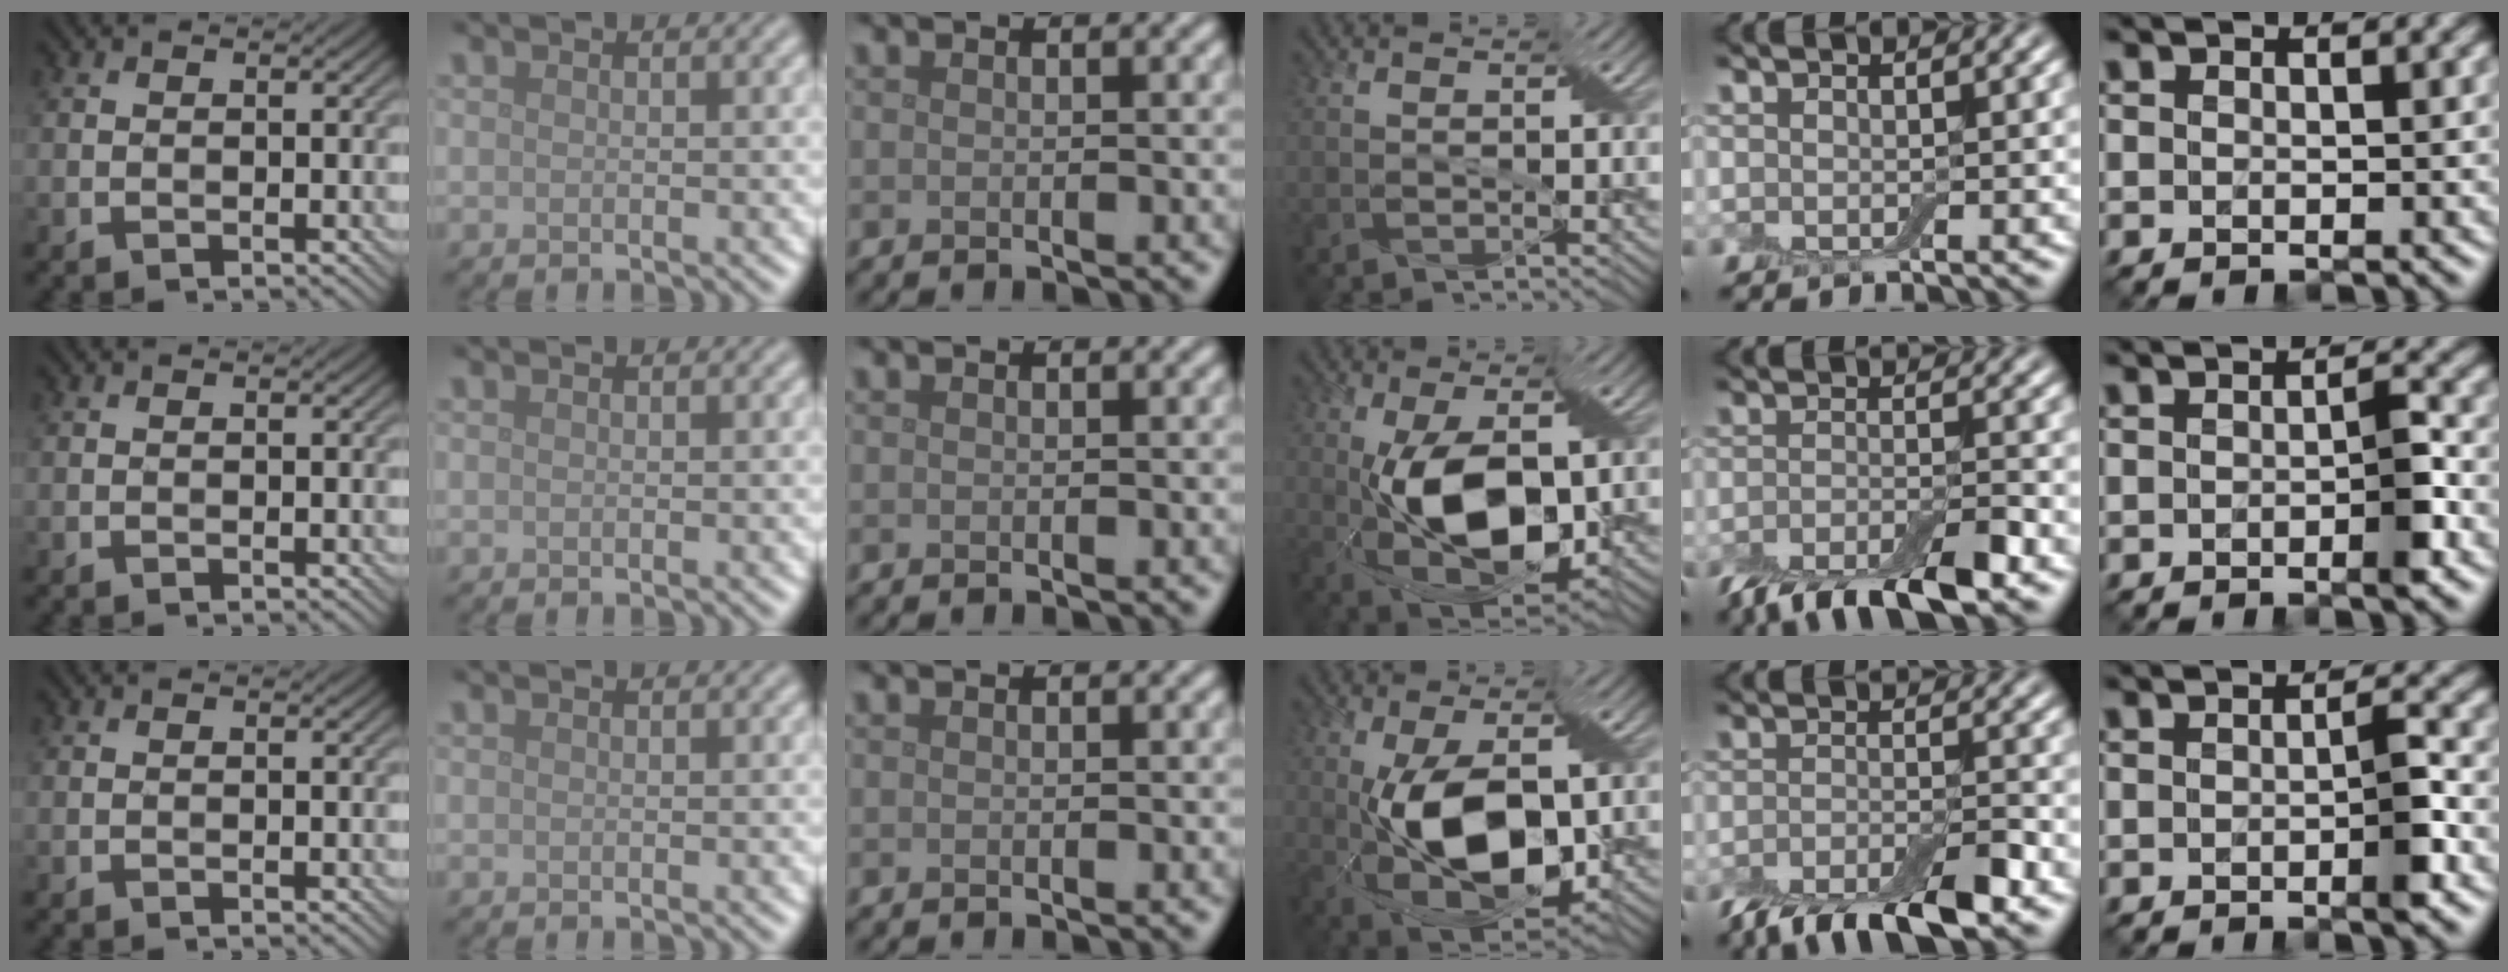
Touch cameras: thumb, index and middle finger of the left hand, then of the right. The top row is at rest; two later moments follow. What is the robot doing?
{"motion": "pour", "object": "cup"}